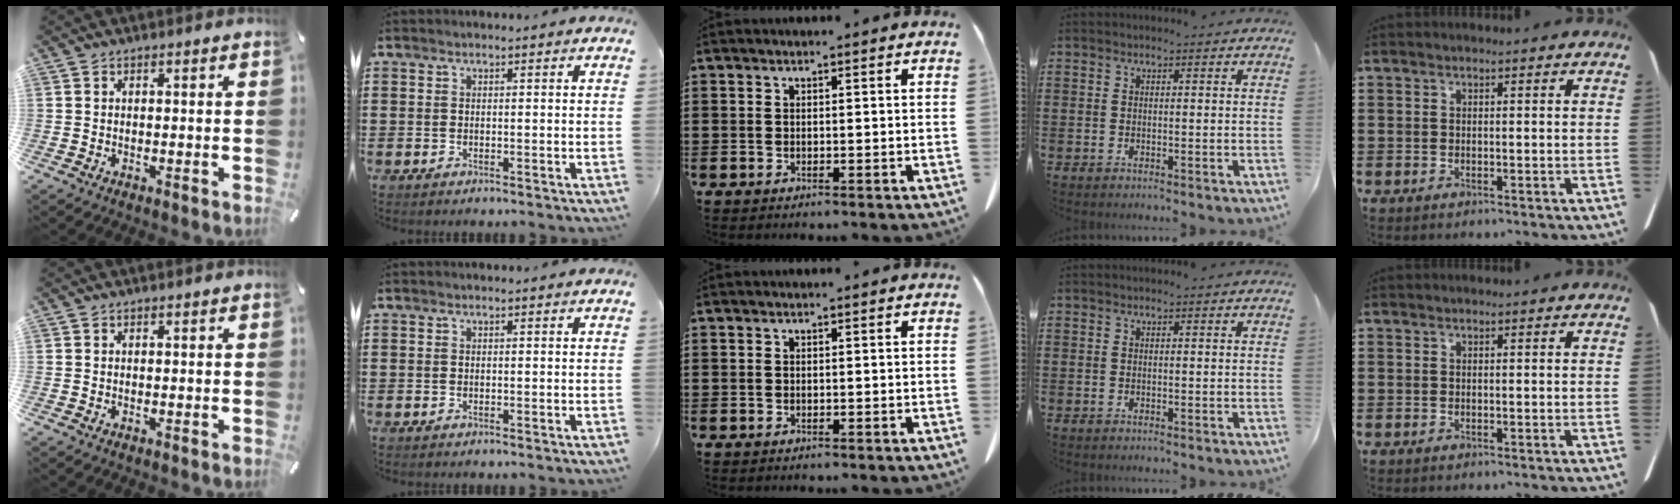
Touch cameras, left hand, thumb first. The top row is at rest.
{}